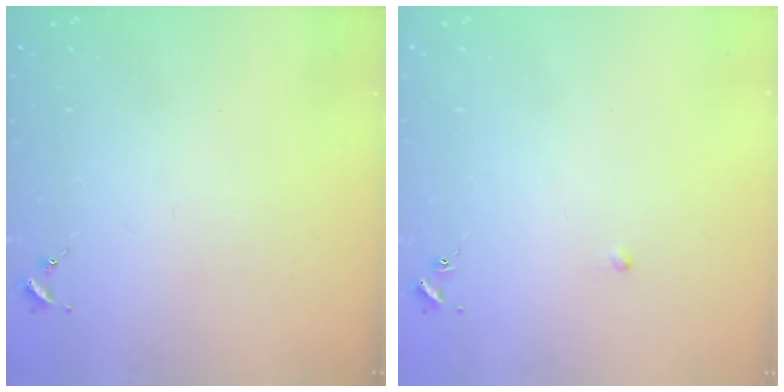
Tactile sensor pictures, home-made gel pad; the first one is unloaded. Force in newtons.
{"total": 2.6, "press": 2.5, "slide": 0.6}